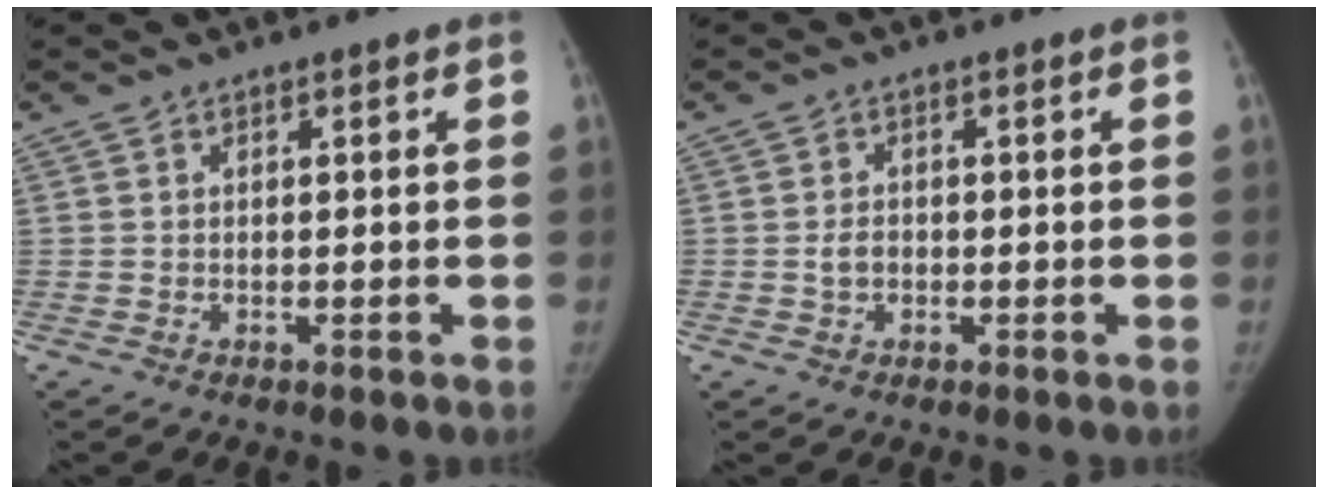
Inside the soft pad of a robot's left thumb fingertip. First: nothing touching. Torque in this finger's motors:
{"motor_torque": [-0.08, 0.07, 0.32, 0.04, 0.00]}